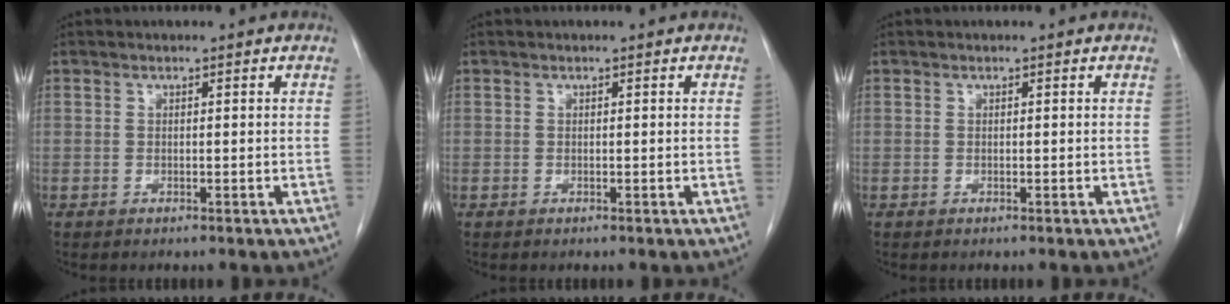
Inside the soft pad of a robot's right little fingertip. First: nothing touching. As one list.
[{"total": 0.0}, {"total": 0.0}]